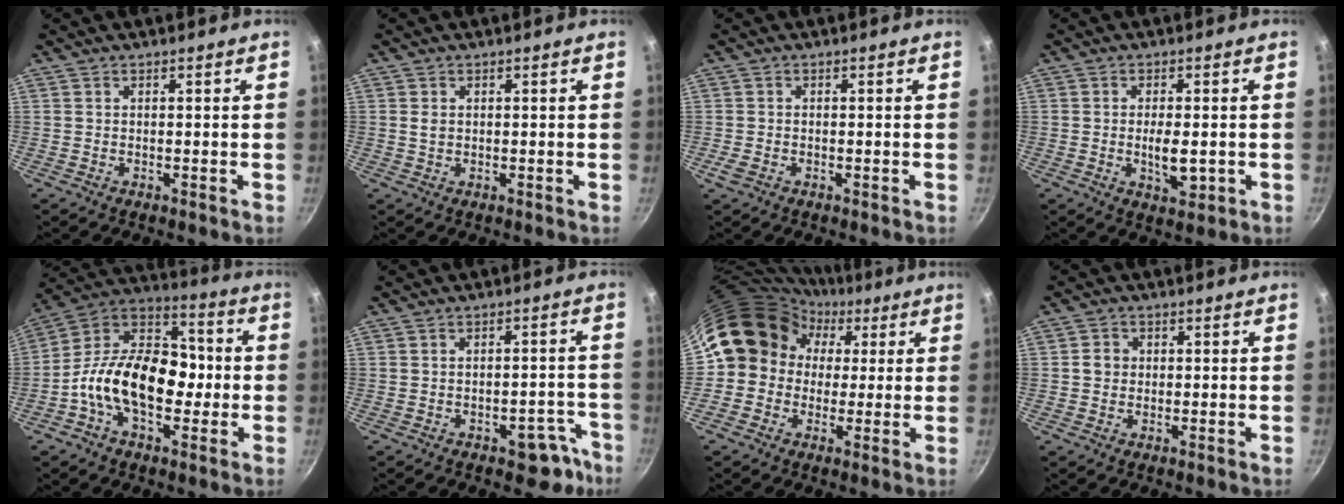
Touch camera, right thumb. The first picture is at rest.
{"total": 1.7, "force": [0.2, 1.4, 1.0], "torque": [-0.015, 0.001, 0.005]}
{"total": 1.7, "force": [-0.8, 1.1, 1.0], "torque": [-0.024, 0.000, -0.015]}
{"total": 5.2, "force": [-0.8, 2.3, 4.7], "torque": [-0.071, -0.002, -0.009]}
{"total": 19.7, "force": [-3.2, 12.6, 14.8], "torque": [-0.205, 0.052, -0.078]}
{"total": 6.9, "force": [-4.2, 4.0, 3.8], "torque": [0.004, 0.048, -0.032]}
{"total": 13.1, "force": [2.2, 11.8, 5.5], "torque": [-0.050, 0.032, 0.019]}
{"total": 2.5, "force": [0.1, 2.3, 1.0], "torque": [-0.004, 0.006, -0.002]}